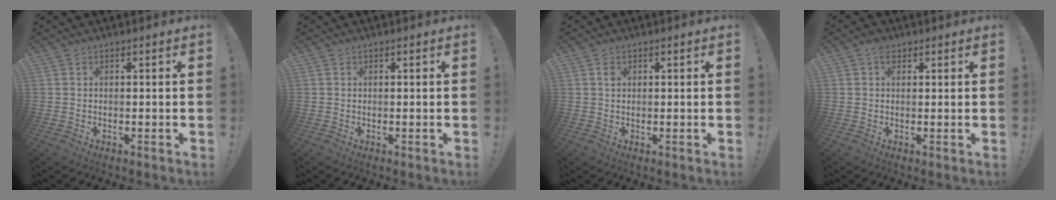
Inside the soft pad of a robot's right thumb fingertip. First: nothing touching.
{"total": 0.0}
{"total": 1.2, "force": [0.3, 0.9, 0.7], "torque": [-0.008, 0.000, 0.005]}
{"total": 2.8, "force": [1.4, 1.9, 1.5], "torque": [-0.014, -0.004, 0.023]}